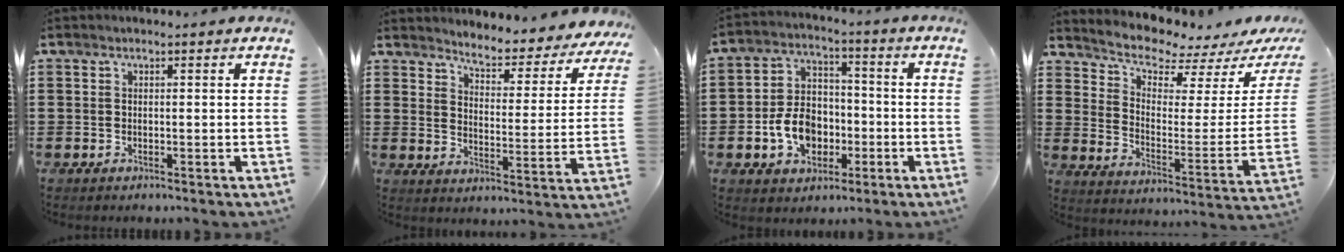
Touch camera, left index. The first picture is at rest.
{"total": 4.1, "force": [4.1, 0.3, 0.7], "torque": [-0.031, -0.041, 0.060]}
{"total": 8.6, "force": [-2.6, 6.6, 4.9], "torque": [-0.120, 0.017, -0.049]}
{"total": 5.3, "force": [5.1, 1.1, 1.2], "torque": [-0.051, -0.050, 0.082]}